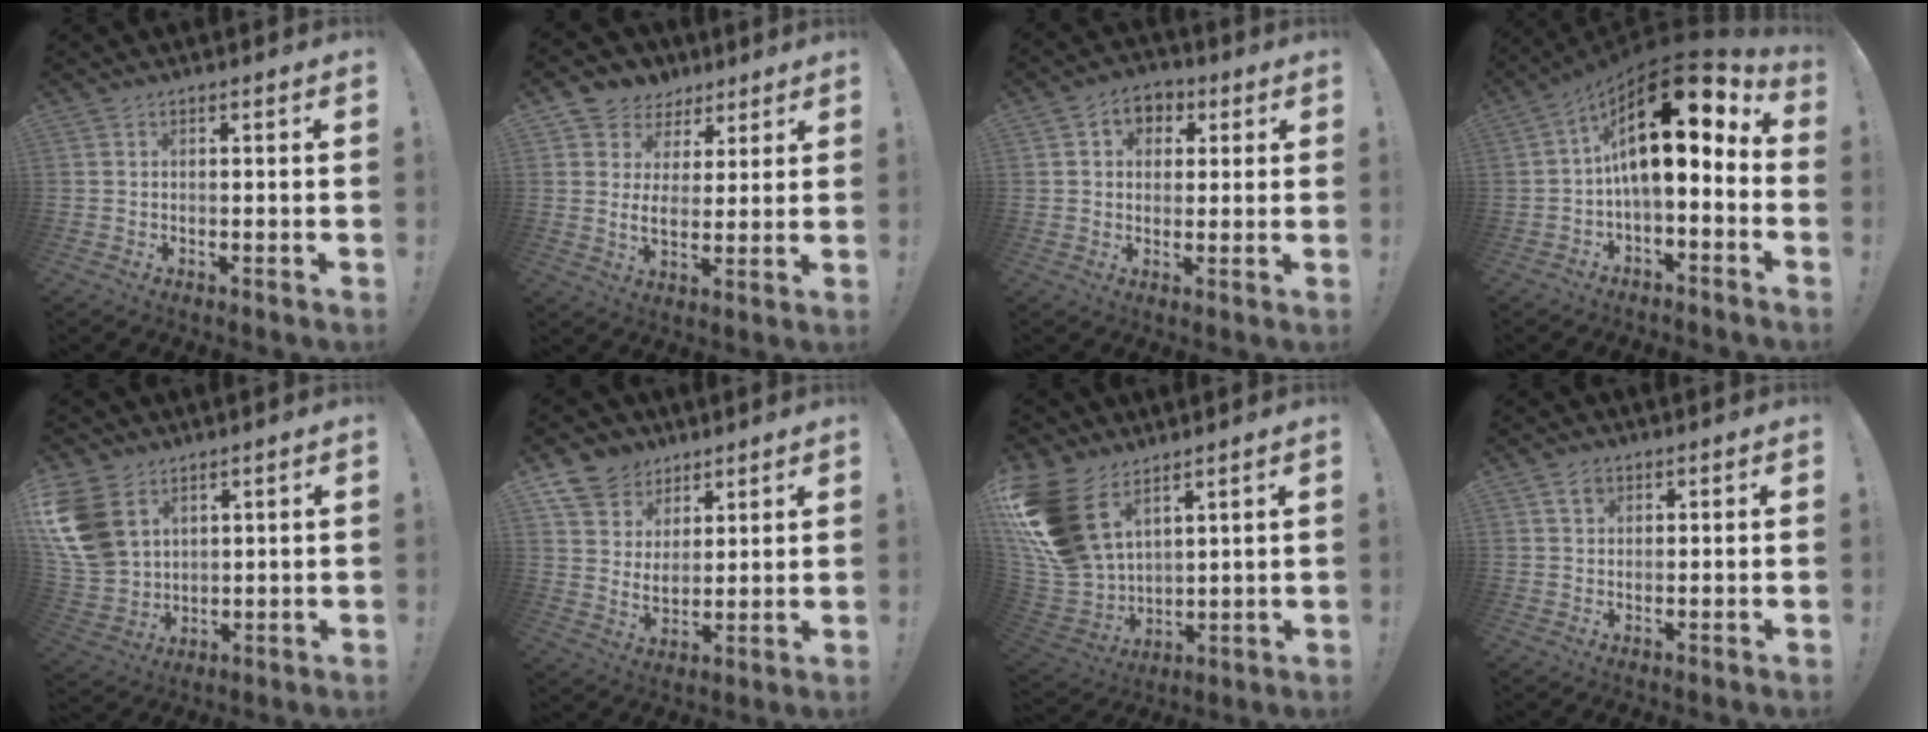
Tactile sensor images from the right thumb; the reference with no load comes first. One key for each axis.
{"total": 7.5, "fx": 2.6, "fy": 6.1, "fz": 3.5, "tx": -0.052, "ty": -0.020, "tz": 0.054}
{"total": 6.9, "fx": 1.6, "fy": 6.0, "fz": 3.0, "tx": -0.037, "ty": 0.000, "tz": 0.031}
{"total": 19.5, "fx": 5.7, "fy": 7.6, "fz": 17.0, "tx": -0.295, "ty": -0.035, "tz": 0.097}
{"total": 14.8, "fx": 6.2, "fy": 10.6, "fz": 8.3, "tx": -0.180, "ty": -0.027, "tz": 0.124}
{"total": 9.5, "fx": 6.4, "fy": 6.8, "fz": 1.8, "tx": -0.041, "ty": -0.049, "tz": 0.129}
{"total": 20.7, "fx": 9.8, "fy": 13.1, "fz": 12.7, "tx": -0.271, "ty": -0.050, "tz": 0.193}
{"total": 2.8, "fx": 1.4, "fy": 1.9, "fz": 1.5, "tx": -0.021, "ty": 0.000, "tz": 0.025}